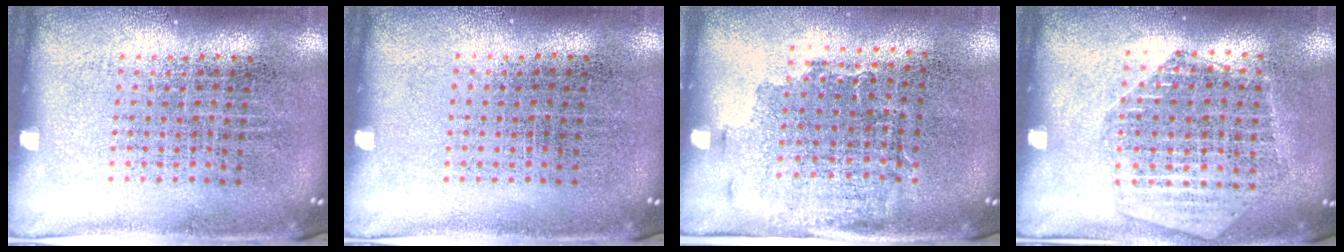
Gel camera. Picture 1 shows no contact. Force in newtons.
{"total": 0.0}
{"total": 1.5, "press": 1.2, "slide": 0.9}
{"total": 1.6, "press": 1.6, "slide": 0.2}